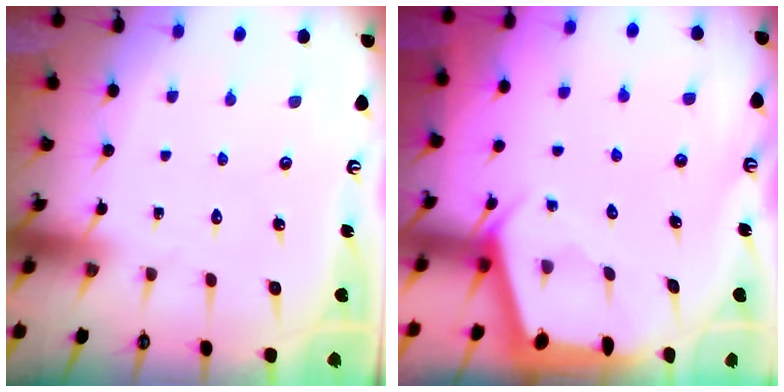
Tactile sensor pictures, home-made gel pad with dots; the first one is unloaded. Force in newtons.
{"total": 2.4, "press": 2.4, "slide": 0.3}